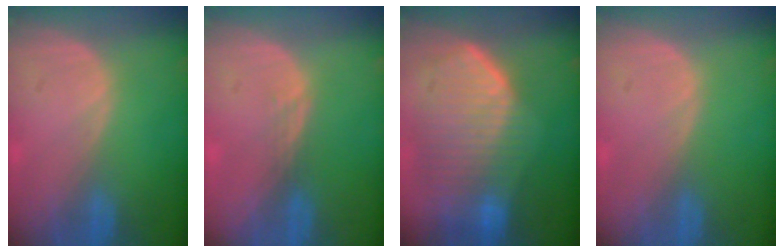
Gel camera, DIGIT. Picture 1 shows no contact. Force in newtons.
{"total": 1.1, "press": 0.9, "slide": 0.7}
{"total": 10.8, "press": 9.4, "slide": 5.3}
{"total": 0.0}